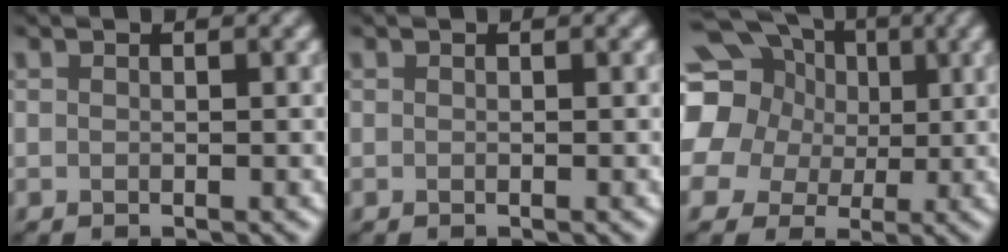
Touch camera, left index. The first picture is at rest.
{"total": 0.0}
{"total": 20.9, "force": [6.1, 18.0, 8.8], "torque": [-0.219, 0.035, 0.061]}